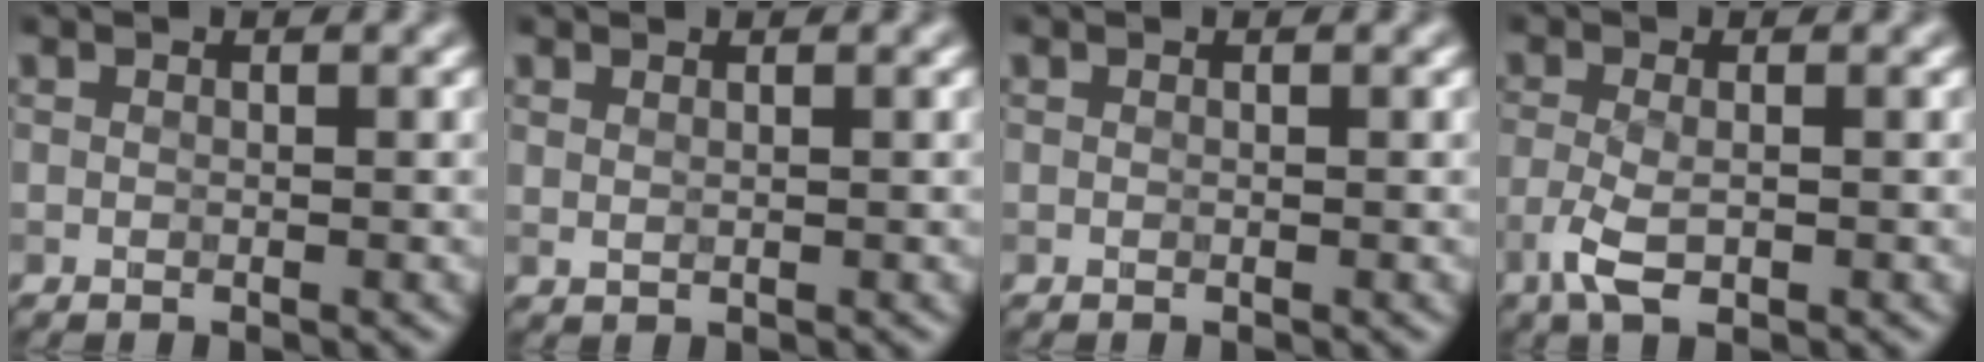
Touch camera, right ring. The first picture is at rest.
{"total": 1.1, "force": [0.9, 0.4, 0.5], "torque": [-0.002, -0.003, 0.010]}
{"total": 0.0}
{"total": 2.8, "force": [-1.7, 0.8, 2.0], "torque": [-0.049, -0.007, -0.032]}